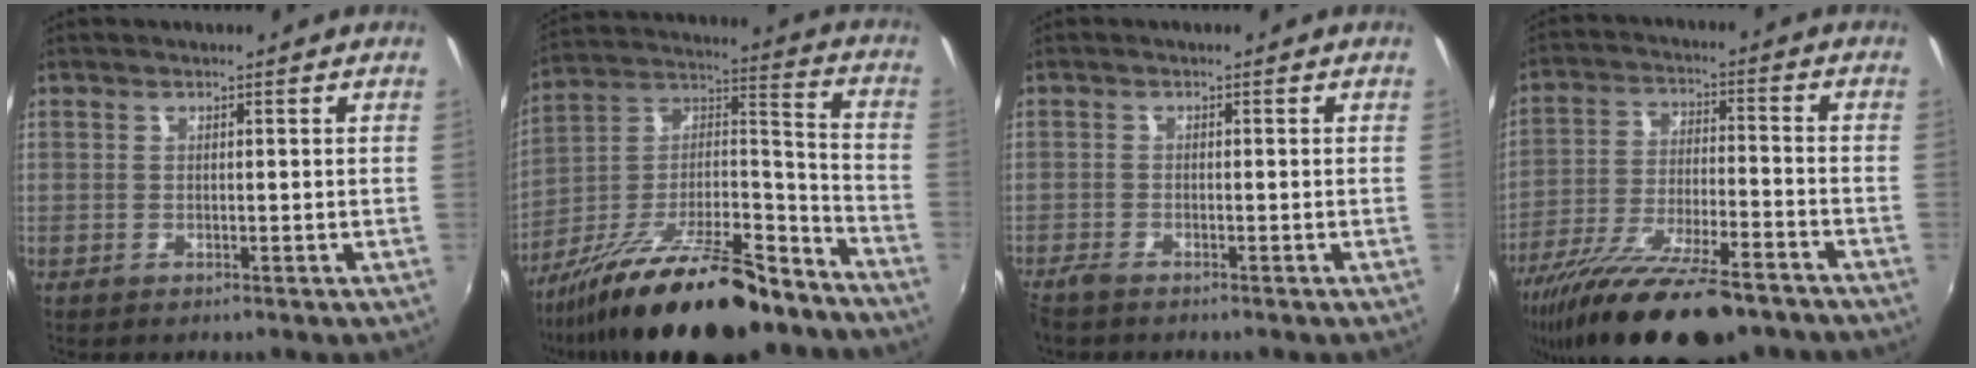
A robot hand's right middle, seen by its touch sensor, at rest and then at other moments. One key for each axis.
{"total": 25.6, "fx": -18.5, "fy": 7.6, "fz": 16.0, "tx": -0.268, "ty": -0.005, "tz": -0.292}
{"total": 2.3, "fx": -2.0, "fy": 0.5, "fz": 1.0, "tx": -0.028, "ty": -0.008, "tz": -0.042}
{"total": 22.8, "fx": -17.3, "fy": 6.0, "fz": 13.5, "tx": -0.257, "ty": -0.055, "tz": -0.280}